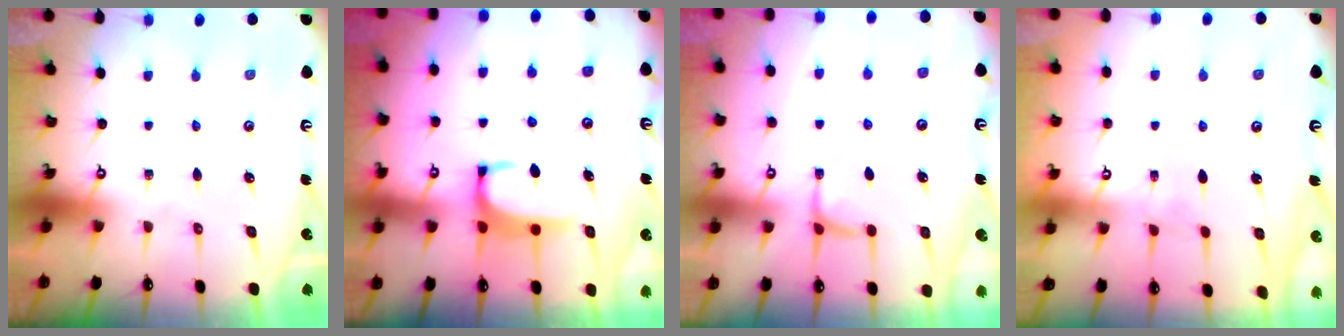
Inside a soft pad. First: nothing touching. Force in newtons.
{"total": 2.0, "press": 2.0, "slide": 0.3}
{"total": 1.6, "press": 1.4, "slide": 0.7}
{"total": 2.4, "press": 2.3, "slide": 0.6}